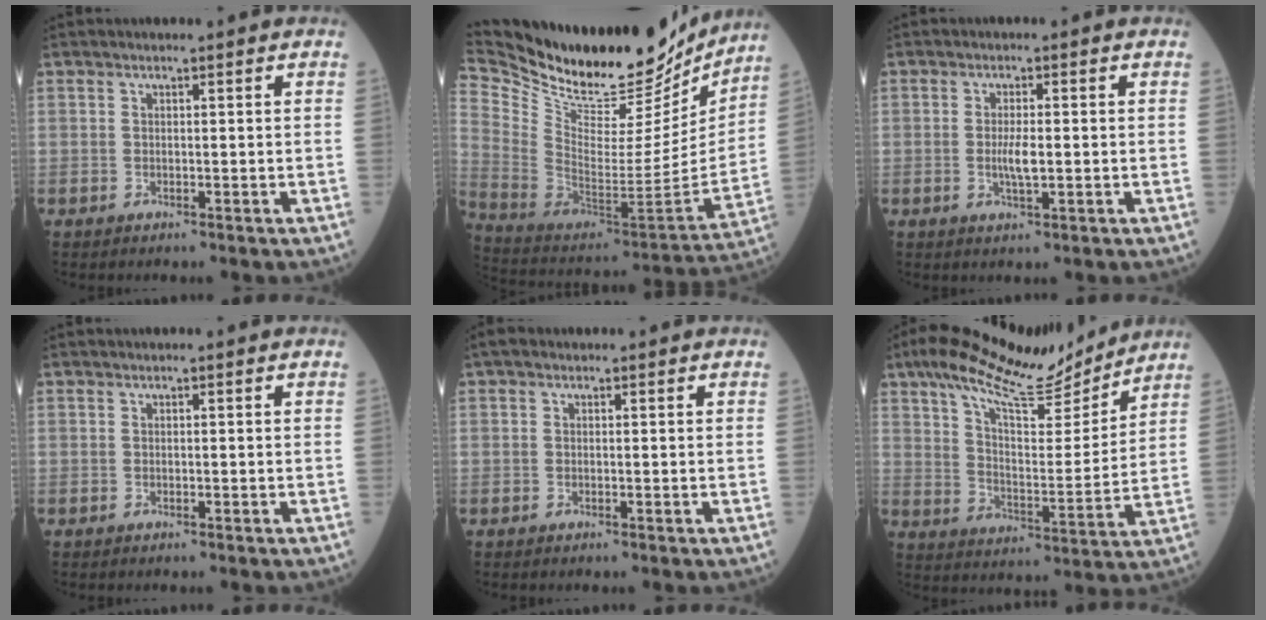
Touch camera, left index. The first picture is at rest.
{"total": 31.4, "force": [27.2, 8.1, 13.2], "torque": [-0.253, -0.059, 0.410]}
{"total": 2.9, "force": [-0.5, 0.6, 2.8], "torque": [-0.058, -0.007, -0.010]}
{"total": 0.0}
{"total": 0.7, "force": [0.2, 0.5, 0.4], "torque": [-0.009, 0.007, -0.001]}
{"total": 16.8, "force": [14.0, 3.4, 8.7], "torque": [-0.154, 0.008, 0.224]}